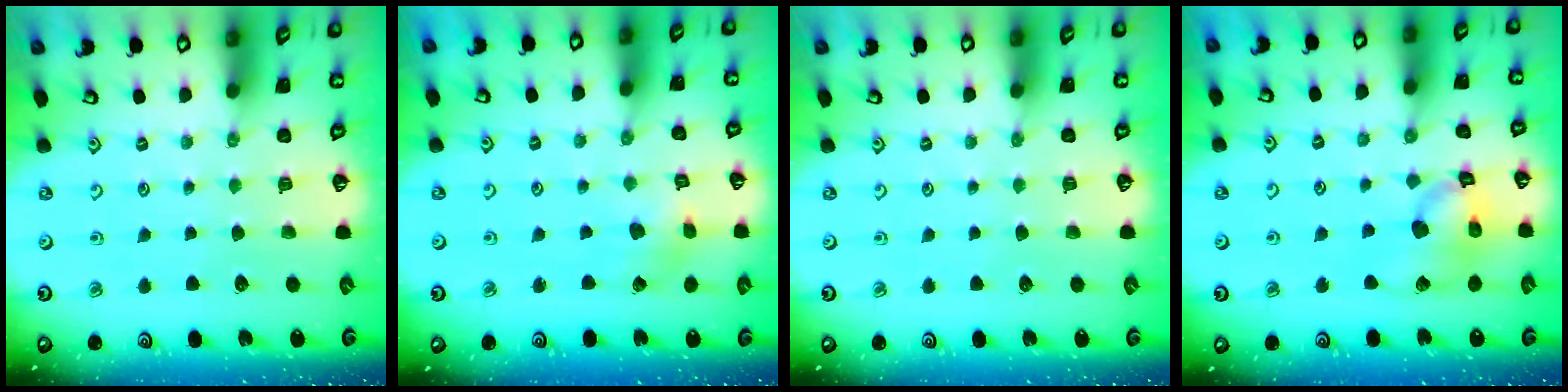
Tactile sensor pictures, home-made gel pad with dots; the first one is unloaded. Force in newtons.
{"total": 2.7, "press": 2.7, "slide": 0.5}
{"total": 0.0}
{"total": 13.8, "press": 13.6, "slide": 1.9}